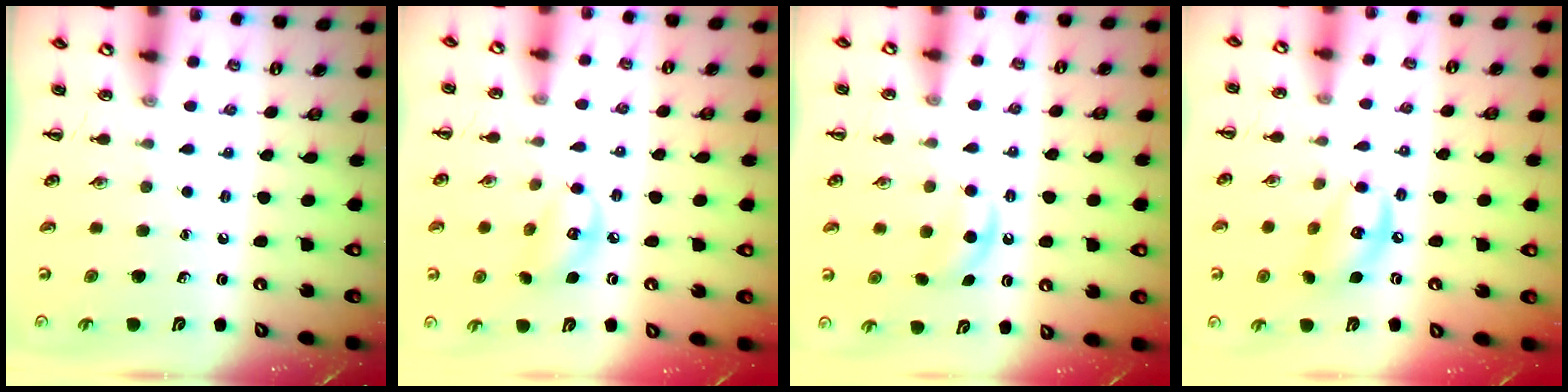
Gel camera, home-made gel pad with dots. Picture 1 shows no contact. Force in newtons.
{"total": 7.3, "press": 7.2, "slide": 1.1}
{"total": 4.6, "press": 4.4, "slide": 1.5}
{"total": 10.3, "press": 10.1, "slide": 1.9}